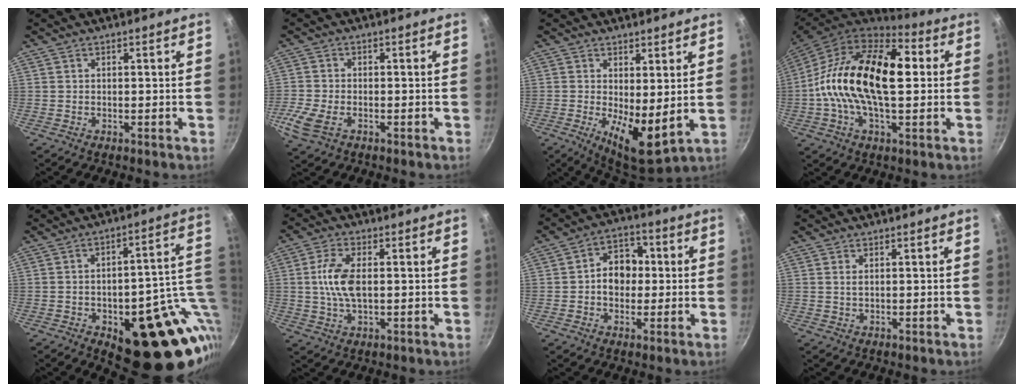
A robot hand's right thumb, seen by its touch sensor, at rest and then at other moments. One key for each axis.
{"total": 6.4, "fx": -2.6, "fy": 3.8, "fz": 4.4, "tx": -0.107, "ty": -0.001, "tz": -0.056}
{"total": 9.4, "fx": 0.3, "fy": 3.5, "fz": 8.7, "tx": -0.125, "ty": -0.027, "tz": 0.012}
{"total": 22.1, "fx": 1.7, "fy": 11.6, "fz": 18.7, "tx": -0.317, "ty": 0.023, "tz": 0.004}
{"total": 23.8, "fx": -4.7, "fy": 11.1, "fz": 20.6, "tx": -0.201, "ty": 0.007, "tz": -0.048}
{"total": 8.0, "fx": 0.5, "fy": 3.9, "fz": 7.0, "tx": -0.142, "ty": 0.006, "tz": 0.004}
{"total": 8.4, "fx": 0.0, "fy": 6.7, "fz": 5.1, "tx": -0.032, "ty": 0.020, "tz": -0.009}
{"total": 1.1, "fx": 0.3, "fy": 0.5, "fz": 0.9, "tx": -0.017, "ty": 0.000, "tz": 0.003}